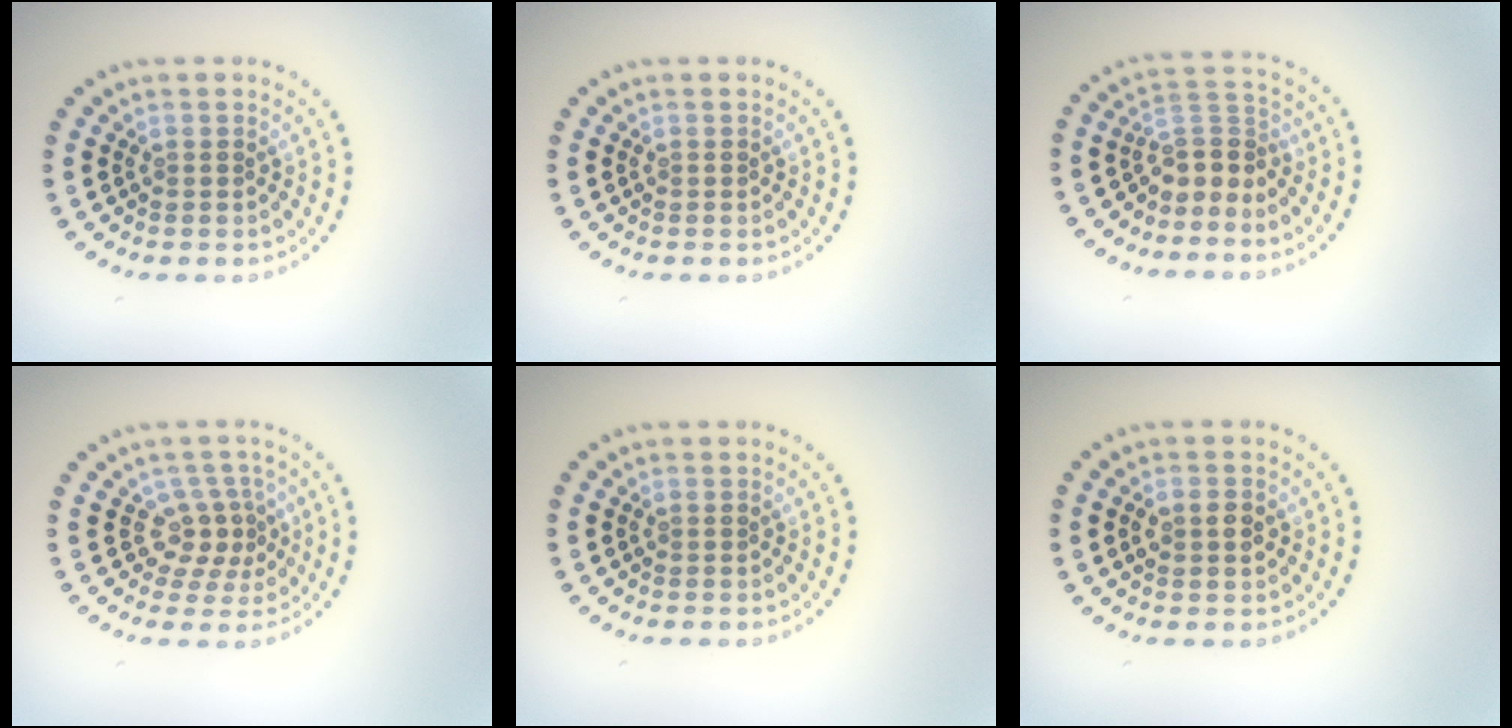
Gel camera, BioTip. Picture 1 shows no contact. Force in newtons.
{"total": 0.0}
{"total": 2.9, "press": 2.1, "slide": 2.0}
{"total": 2.8, "press": 2.1, "slide": 1.9}
{"total": 0.0}
{"total": 2.3, "press": 2.3, "slide": 0.1}